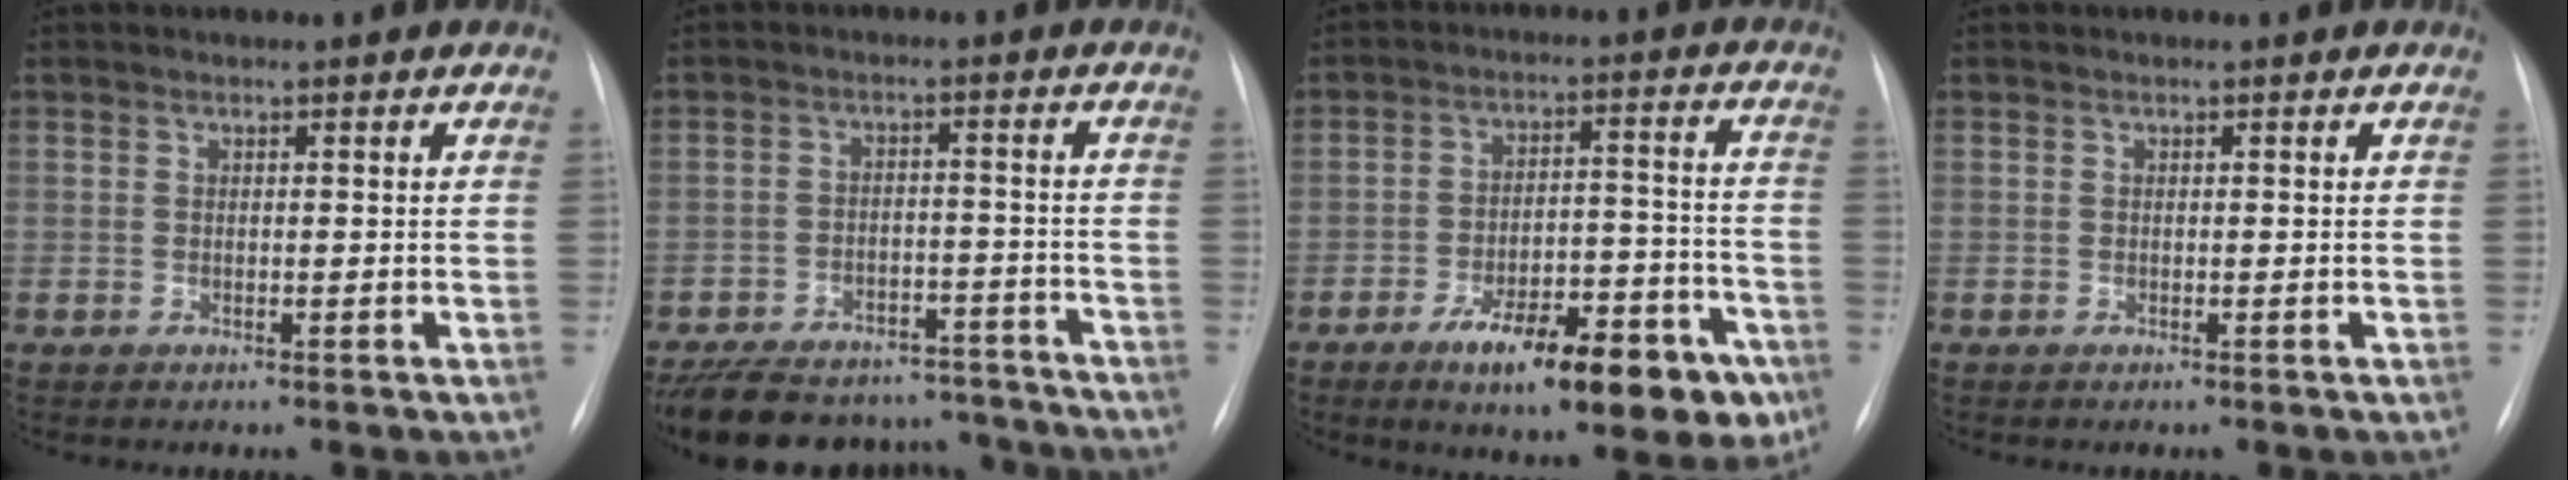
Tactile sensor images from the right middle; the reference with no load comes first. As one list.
[{"total": 19.7, "force": [-17.1, 7.2, 6.6], "torque": [-0.150, -0.001, -0.235]}, {"total": 15.7, "force": [-9.1, 5.3, 11.5], "torque": [-0.134, 0.021, -0.126]}, {"total": 0.0}]